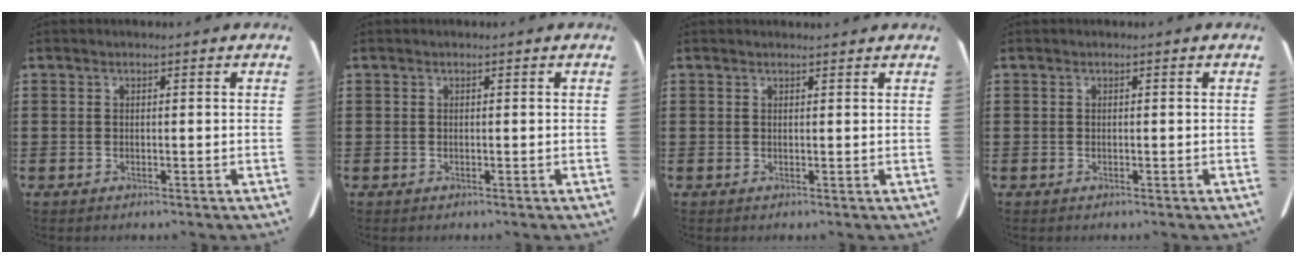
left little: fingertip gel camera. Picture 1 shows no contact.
{"total": 0.0}
{"total": 0.8, "force": [0.8, 0.1, 0.2], "torque": [0.004, -0.001, 0.012]}
{"total": 0.0}